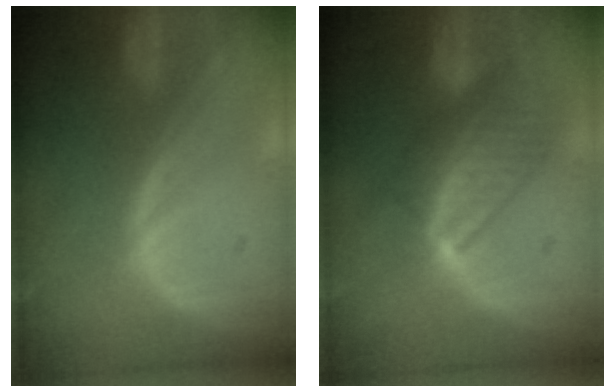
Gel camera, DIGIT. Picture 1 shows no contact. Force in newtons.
{"total": 7.5, "press": 7.2, "slide": 2.2}